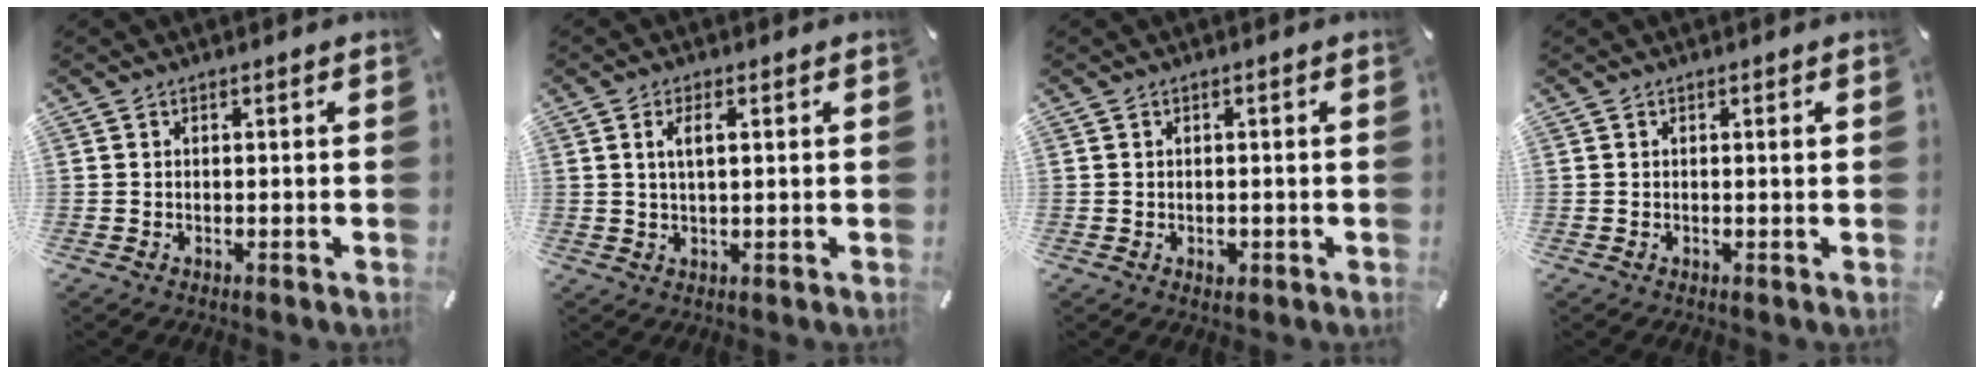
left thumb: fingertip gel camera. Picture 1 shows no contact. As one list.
[{"total": 4.2, "force": [1.1, 1.4, 3.8], "torque": [-0.078, 0.006, 0.017]}, {"total": 1.7, "force": [-0.4, 1.3, 1.0], "torque": [-0.018, 0.002, -0.007]}, {"total": 0.9, "force": [0.2, 0.1, 0.9], "torque": [-0.009, -0.001, 0.000]}]